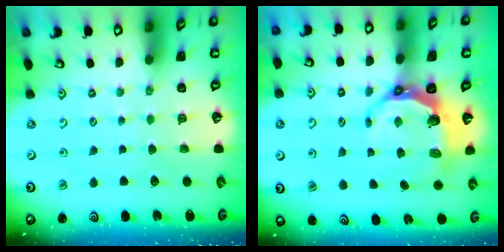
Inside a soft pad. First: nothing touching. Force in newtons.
{"total": 7.0, "press": 5.6, "slide": 4.2}